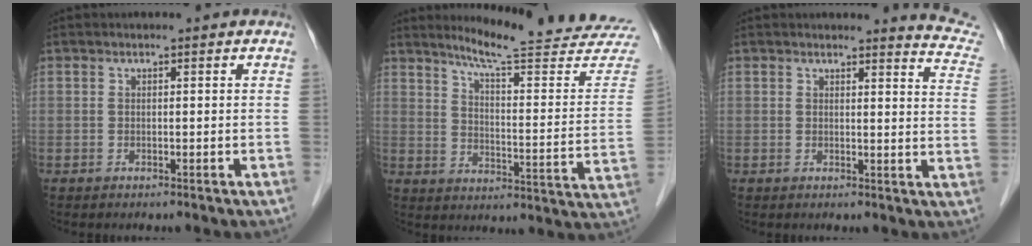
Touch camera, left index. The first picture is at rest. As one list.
[{"total": 22.7, "force": [21.2, 0.1, 7.9], "torque": [-0.113, -0.108, 0.261]}, {"total": 7.5, "force": [7.5, -0.2, 0.1], "torque": [0.005, -0.074, 0.054]}]